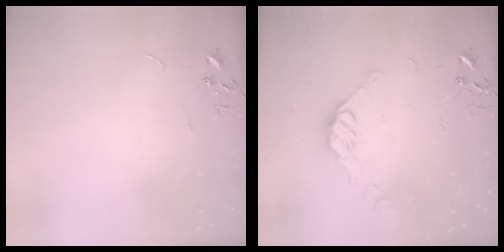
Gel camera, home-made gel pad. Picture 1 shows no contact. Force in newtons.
{"total": 9.0, "press": 9.0, "slide": 1.0}